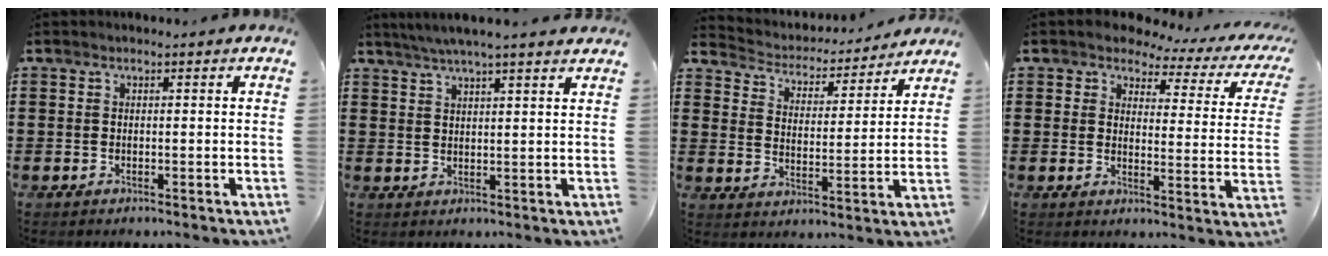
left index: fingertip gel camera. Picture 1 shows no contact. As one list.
[{"total": 3.8, "force": [3.3, -0.5, 1.7], "torque": [-0.043, -0.010, 0.059]}, {"total": 3.8, "force": [3.7, 0.4, 0.0], "torque": [-0.025, -0.032, 0.057]}, {"total": 3.2, "force": [2.5, 1.4, 1.5], "torque": [-0.047, -0.010, 0.038]}]